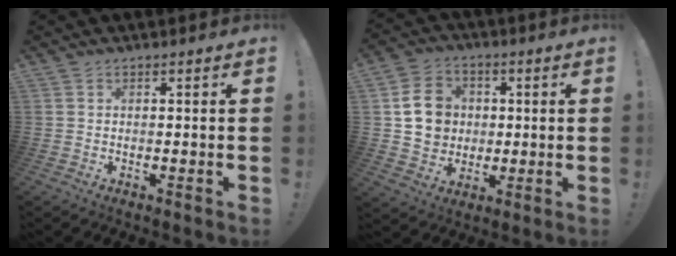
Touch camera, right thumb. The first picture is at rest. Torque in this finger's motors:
{"motor_torque": [-0.03, 0.35, 0.04, 0.06, 0.03]}